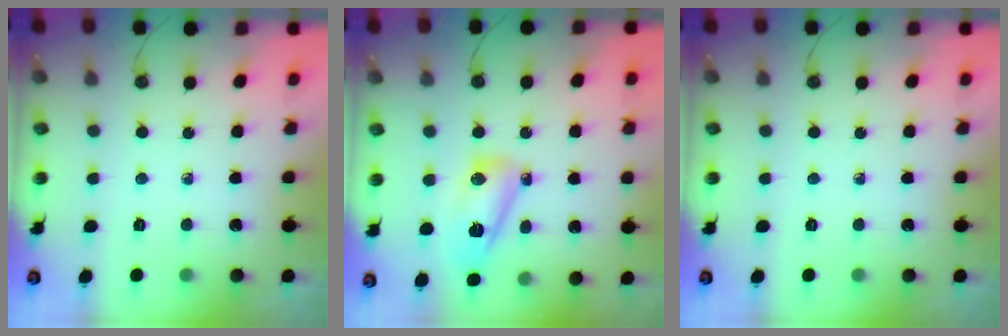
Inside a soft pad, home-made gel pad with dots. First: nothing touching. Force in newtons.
{"total": 10.2, "press": 10.2, "slide": 0.7}
{"total": 0.0}